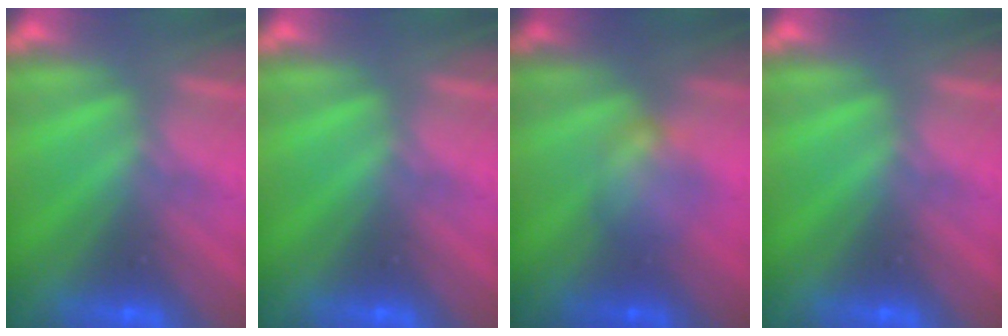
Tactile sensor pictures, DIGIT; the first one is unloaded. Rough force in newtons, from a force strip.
{"total": 0.0}
{"total": 2.2}
{"total": 0.0}